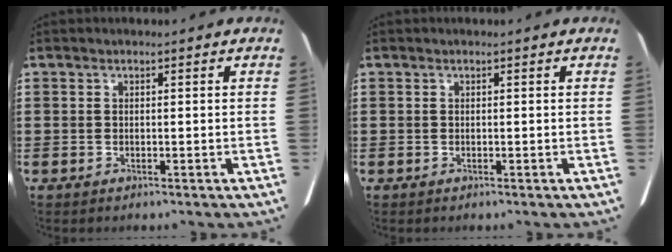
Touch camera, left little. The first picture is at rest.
{"total": 0.0}